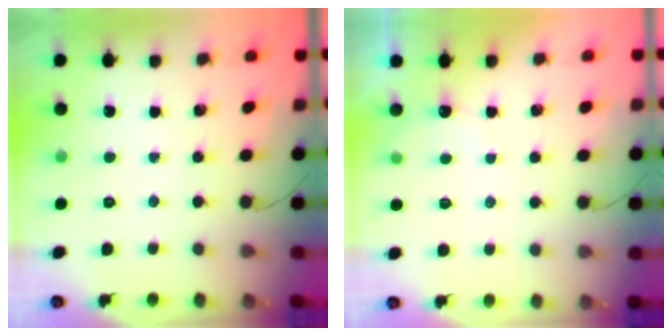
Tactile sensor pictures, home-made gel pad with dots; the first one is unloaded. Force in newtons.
{"total": 6.7, "press": 6.6, "slide": 1.2}